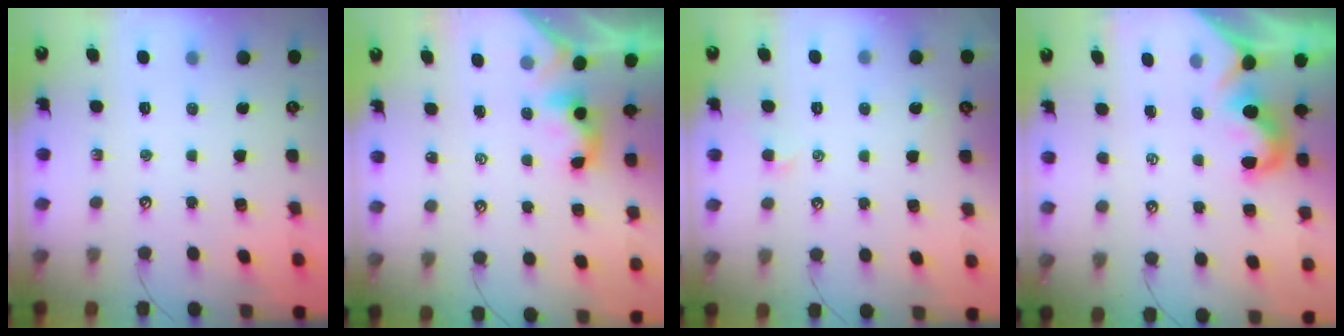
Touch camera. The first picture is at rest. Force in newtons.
{"total": 1.1, "press": 1.0, "slide": 0.2}
{"total": 0.6, "press": 0.3, "slide": 0.5}
{"total": 1.9, "press": 1.8, "slide": 0.6}